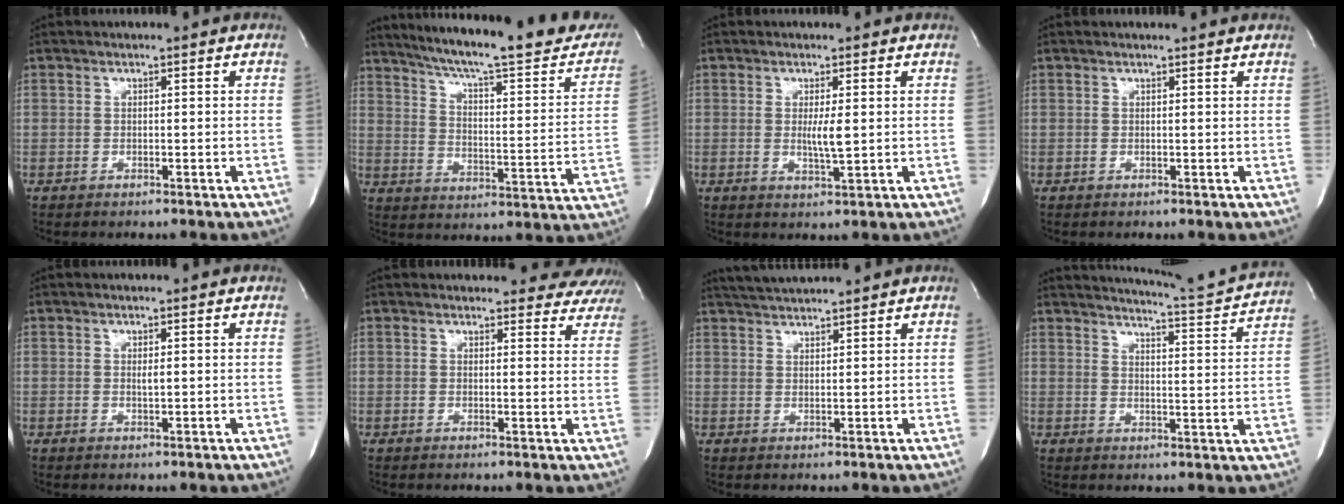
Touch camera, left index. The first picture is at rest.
{"total": 25.6, "force": [21.6, 3.1, 13.3], "torque": [-0.200, -0.045, 0.279]}
{"total": 3.0, "force": [0.1, 0.2, 2.9], "torque": [-0.059, -0.011, 0.003]}
{"total": 1.6, "force": [1.6, 0.0, 0.2], "torque": [-0.009, -0.002, 0.014]}
{"total": 0.8, "force": [0.0, 0.1, 0.8], "torque": [-0.019, -0.006, 0.000]}
{"total": 12.9, "force": [12.4, 3.6, 0.7], "torque": [0.034, -0.042, 0.102]}
{"total": 5.5, "force": [5.2, -0.5, 1.5], "torque": [-0.035, 0.021, 0.090]}
{"total": 11.9, "force": [11.6, -1.9, 1.9], "torque": [-0.044, -0.052, 0.147]}